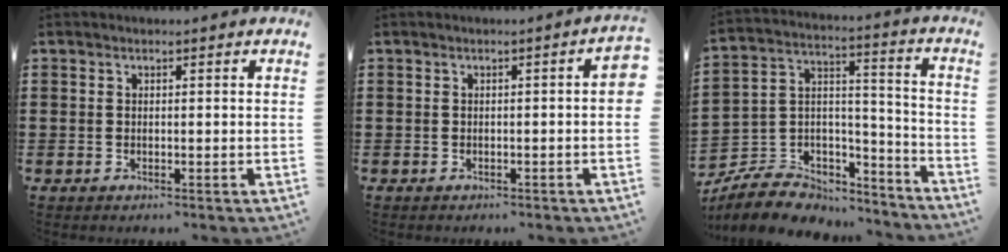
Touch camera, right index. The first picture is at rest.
{"total": 1.8, "force": [-0.6, 0.3, 1.7], "torque": [-0.026, 0.000, -0.011]}
{"total": 7.1, "force": [-5.5, 4.2, 1.4], "torque": [-0.043, 0.005, -0.105]}